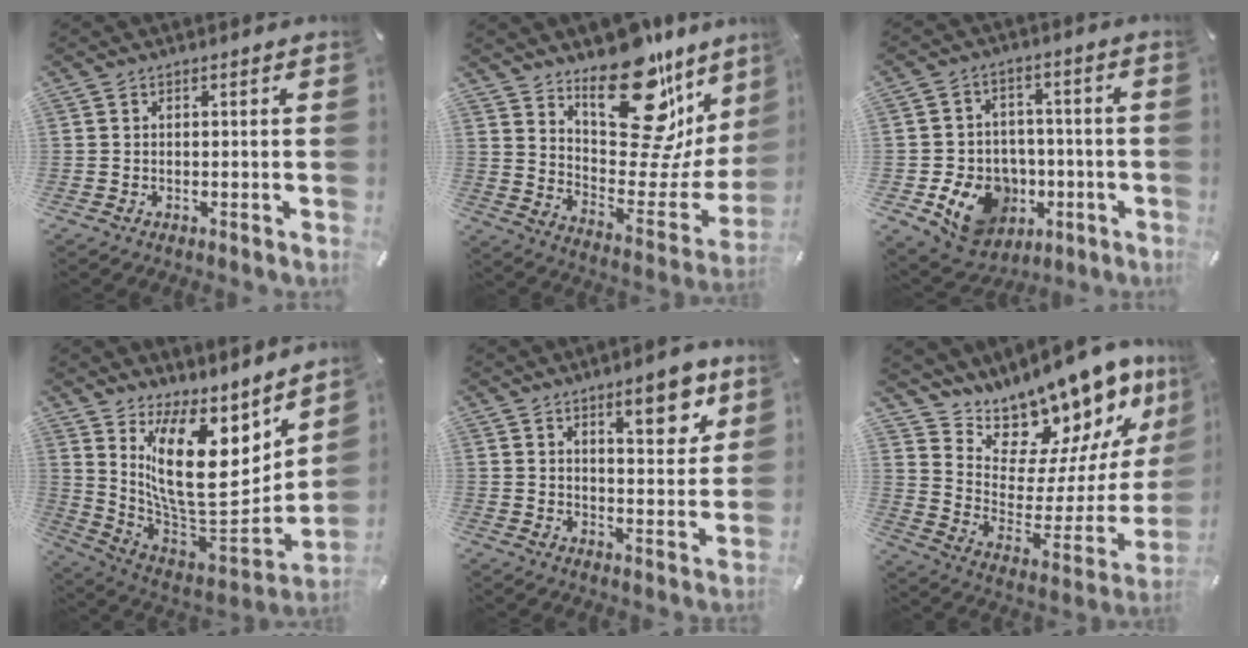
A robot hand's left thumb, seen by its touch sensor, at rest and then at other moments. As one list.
[{"total": 24.3, "force": [16.2, 12.5, 13.1], "torque": [-0.148, -0.134, 0.278]}, {"total": 13.6, "force": [-4.4, 11.6, 5.5], "torque": [-0.085, 0.025, -0.062]}, {"total": 21.9, "force": [7.6, 12.0, 16.7], "torque": [-0.294, -0.085, 0.140]}, {"total": 10.5, "force": [6.4, 3.9, 7.3], "torque": [-0.085, -0.036, 0.100]}, {"total": 13.3, "force": [12.7, 3.8, -0.2], "torque": [0.000, -0.153, 0.210]}]